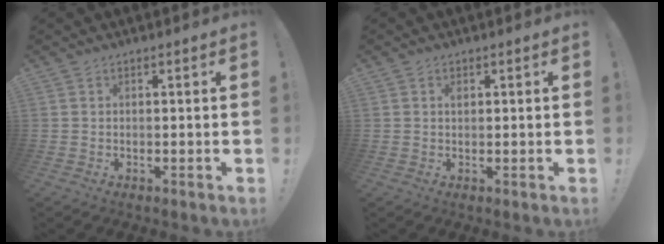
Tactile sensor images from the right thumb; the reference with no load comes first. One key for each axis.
{"total": 0.9, "fx": 0.3, "fy": 0.6, "fz": 0.6, "tx": 0.003, "ty": -0.003, "tz": 0.002}